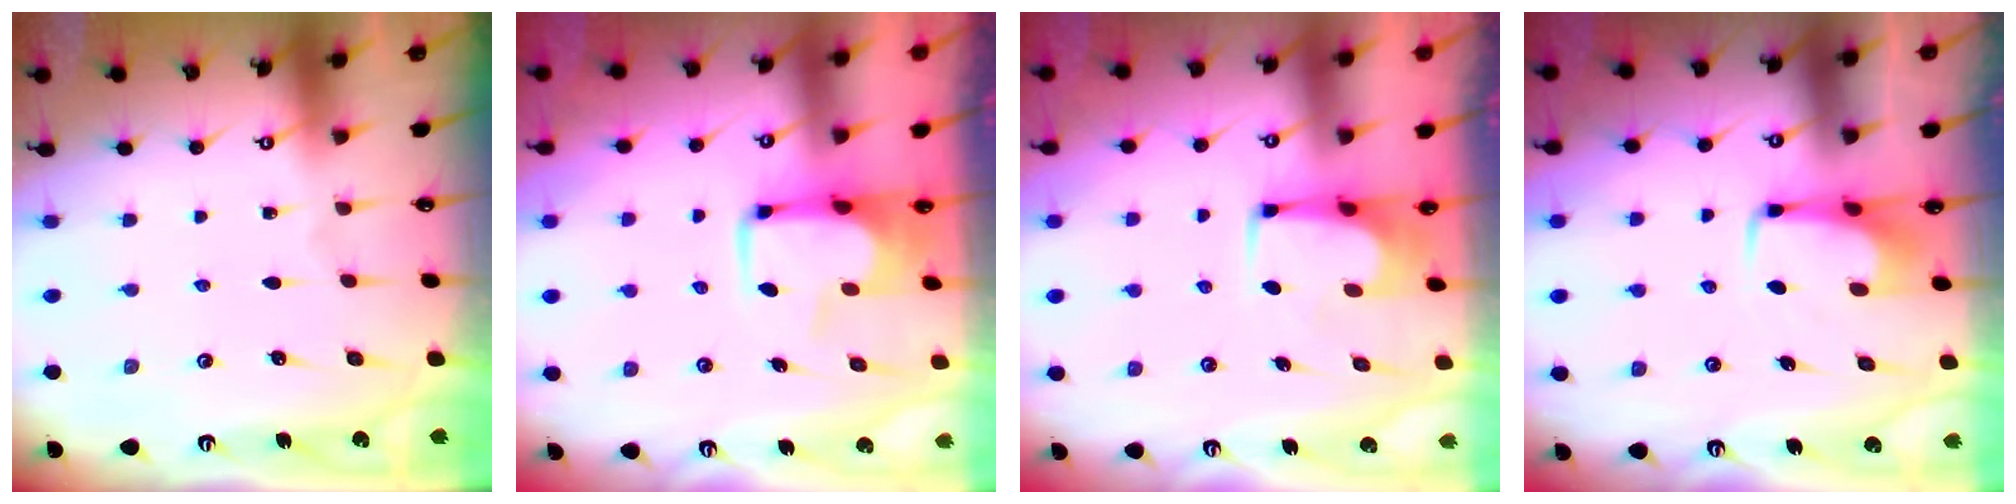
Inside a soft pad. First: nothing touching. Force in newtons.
{"total": 5.9, "press": 5.9, "slide": 0.8}
{"total": 1.6, "press": 1.5, "slide": 0.3}
{"total": 3.3, "press": 3.3, "slide": 0.4}